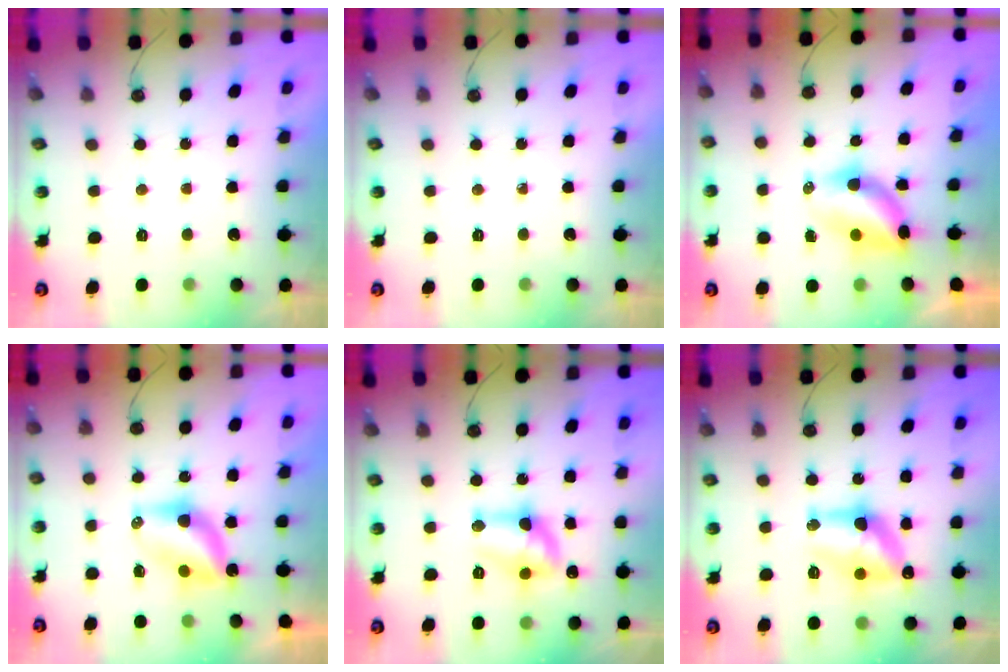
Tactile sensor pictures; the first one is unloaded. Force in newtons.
{"total": 0.0}
{"total": 7.6, "press": 6.8, "slide": 3.3}
{"total": 6.5, "press": 6.5, "slide": 0.1}
{"total": 12.7, "press": 12.7, "slide": 0.8}
{"total": 15.0, "press": 14.9, "slide": 0.9}